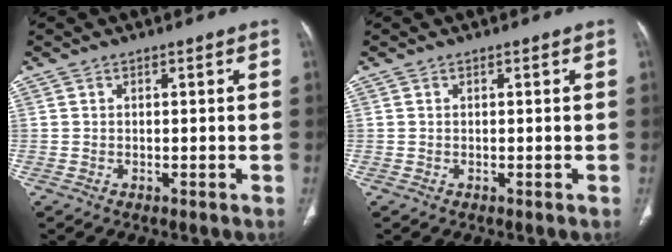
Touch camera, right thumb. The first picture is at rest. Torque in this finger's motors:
{"motor_torque": [-0.05, 0.06, -0.07, -0.03, 0.00]}